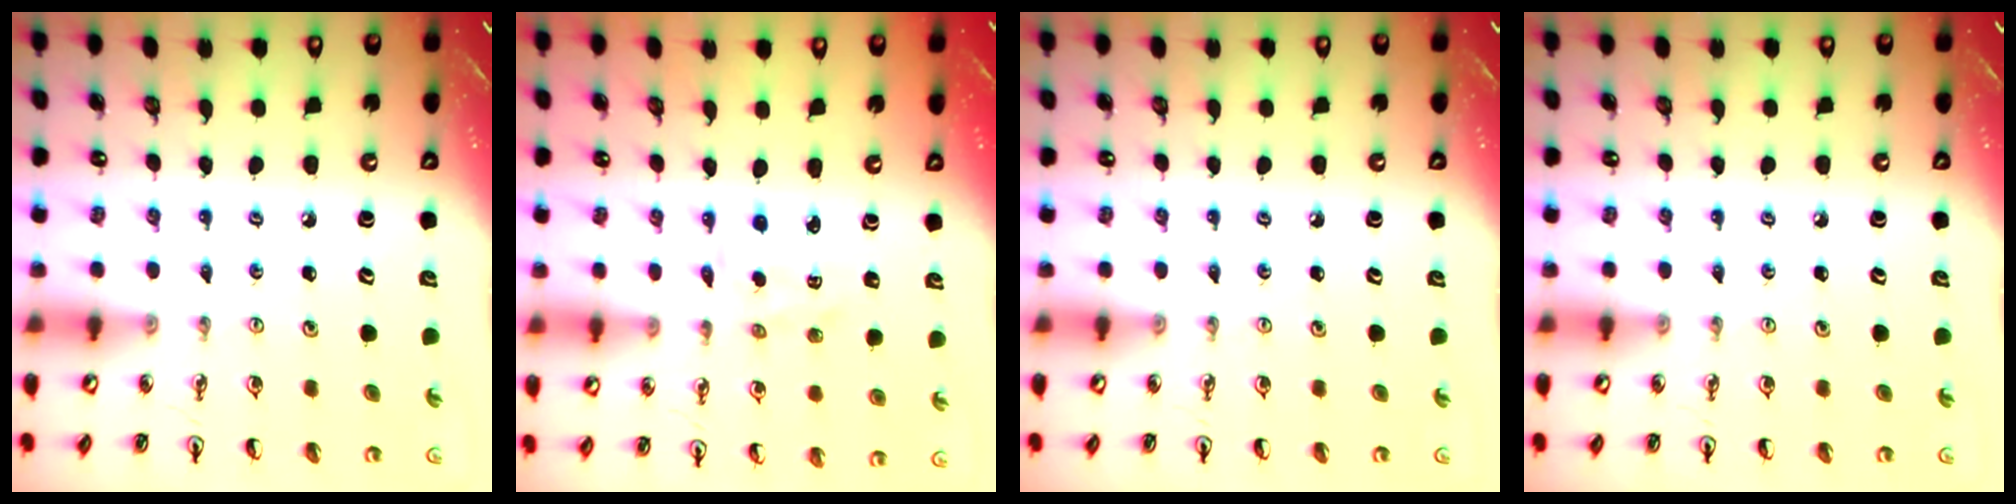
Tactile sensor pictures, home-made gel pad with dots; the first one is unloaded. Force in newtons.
{"total": 2.4, "press": 2.4, "slide": 0.3}
{"total": 0.0}
{"total": 0.0}